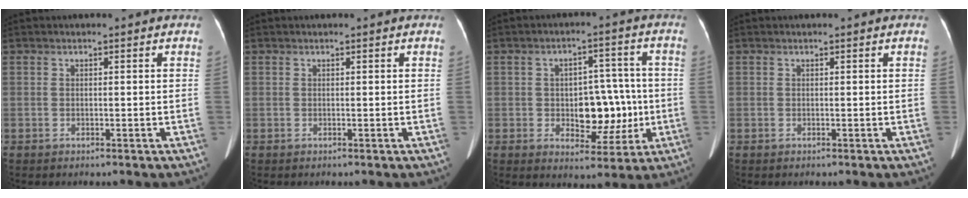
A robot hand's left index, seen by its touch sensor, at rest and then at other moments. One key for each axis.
{"total": 0.6, "fx": 0.5, "fy": 0.0, "fz": 0.2, "tx": 0.001, "ty": 0.014, "tz": 0.011}
{"total": 8.5, "fx": -1.1, "fy": 5.0, "fz": 6.8, "tx": -0.089, "ty": 0.018, "tz": -0.006}
{"total": 0.0}